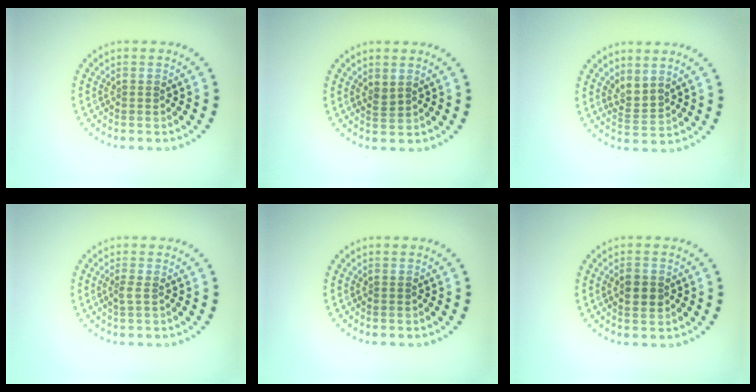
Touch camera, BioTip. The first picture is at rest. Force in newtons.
{"total": 0.9, "press": 0.7, "slide": 0.5}
{"total": 2.1, "press": 1.4, "slide": 1.6}
{"total": 0.9, "press": 0.6, "slide": 0.6}
{"total": 0.0}
{"total": 2.2, "press": 2.2, "slide": 0.0}